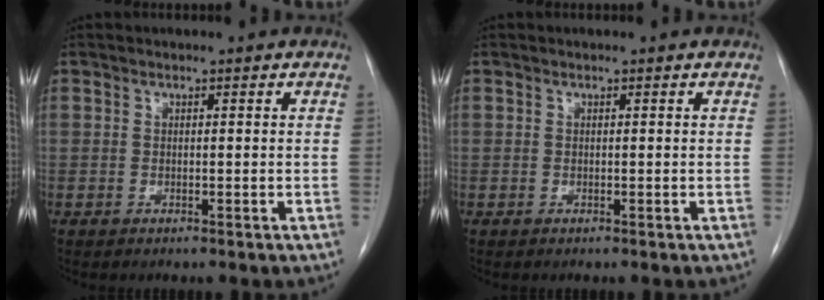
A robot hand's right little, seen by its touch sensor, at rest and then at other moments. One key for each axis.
{"total": 0.0}